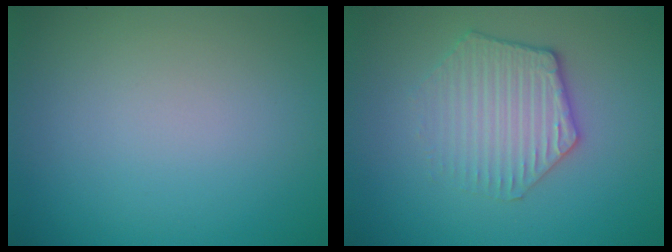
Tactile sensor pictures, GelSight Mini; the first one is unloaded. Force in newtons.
{"total": 3.3, "press": 3.2, "slide": 1.0}